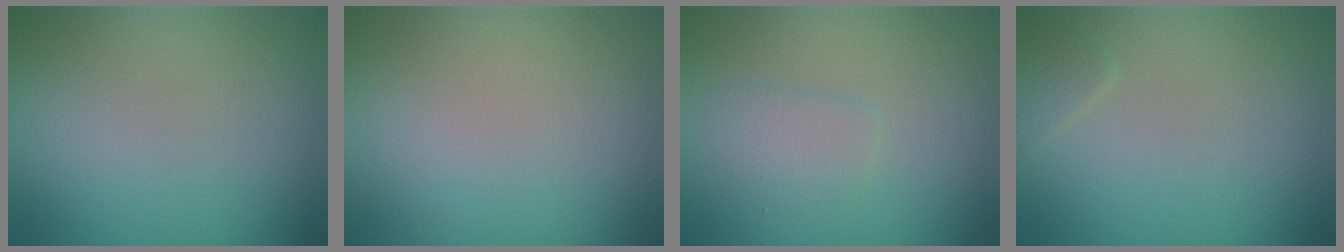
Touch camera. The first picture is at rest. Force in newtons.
{"total": 0.0}
{"total": 1.7, "press": 1.7, "slide": 0.1}
{"total": 0.9, "press": 0.9, "slide": 0.1}